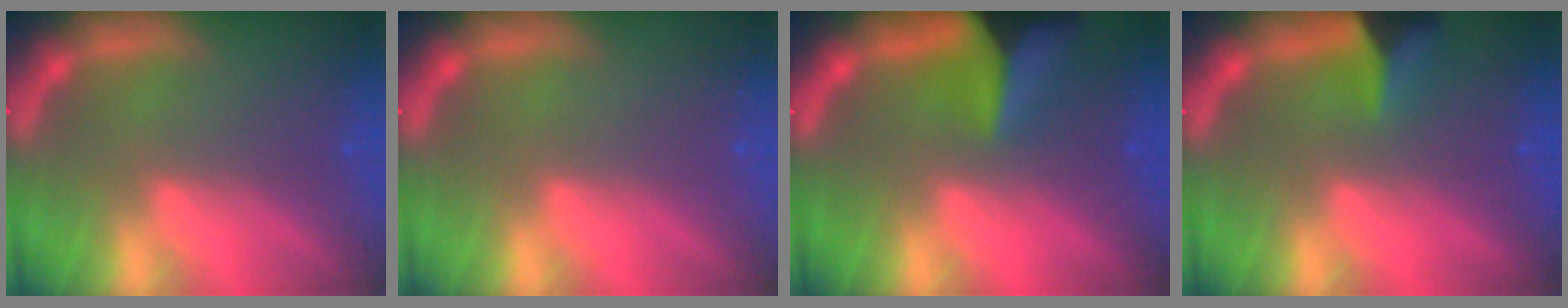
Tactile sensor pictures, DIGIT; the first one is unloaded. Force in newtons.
{"total": 0.0}
{"total": 8.9}
{"total": 4.0}